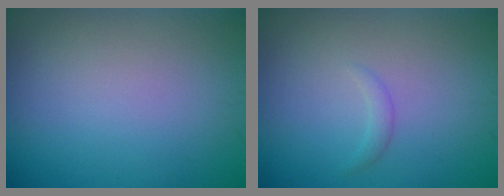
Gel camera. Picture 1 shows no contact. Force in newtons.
{"total": 0.8, "press": 0.8, "slide": 0.1}